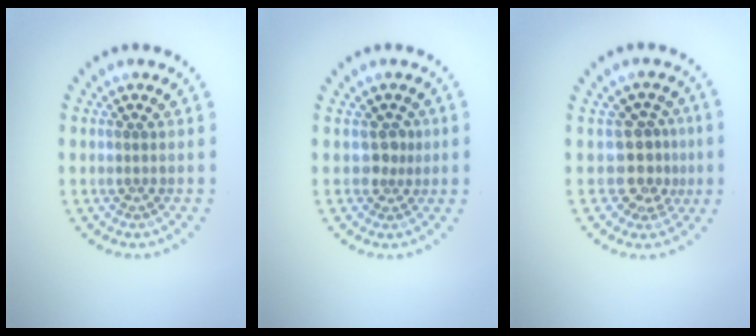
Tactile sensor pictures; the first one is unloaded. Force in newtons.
{"total": 1.6, "press": 1.1, "slide": 1.1}
{"total": 2.9, "press": 2.4, "slide": 1.7}